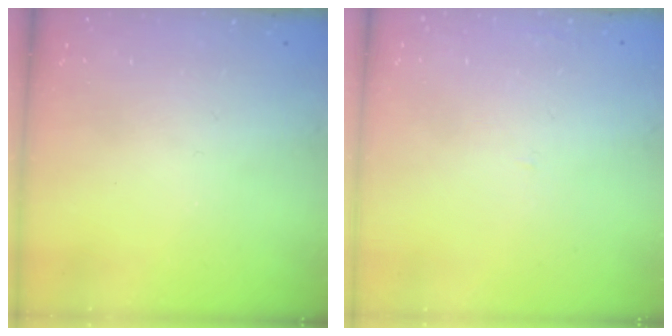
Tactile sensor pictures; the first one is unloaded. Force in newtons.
{"total": 0.9, "press": 0.9, "slide": 0.1}